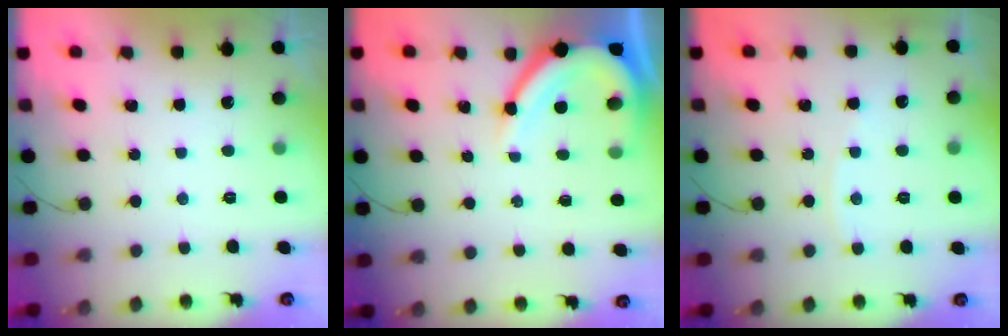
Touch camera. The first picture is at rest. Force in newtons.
{"total": 11.3, "press": 11.2, "slide": 0.8}
{"total": 2.6, "press": 2.6, "slide": 0.3}